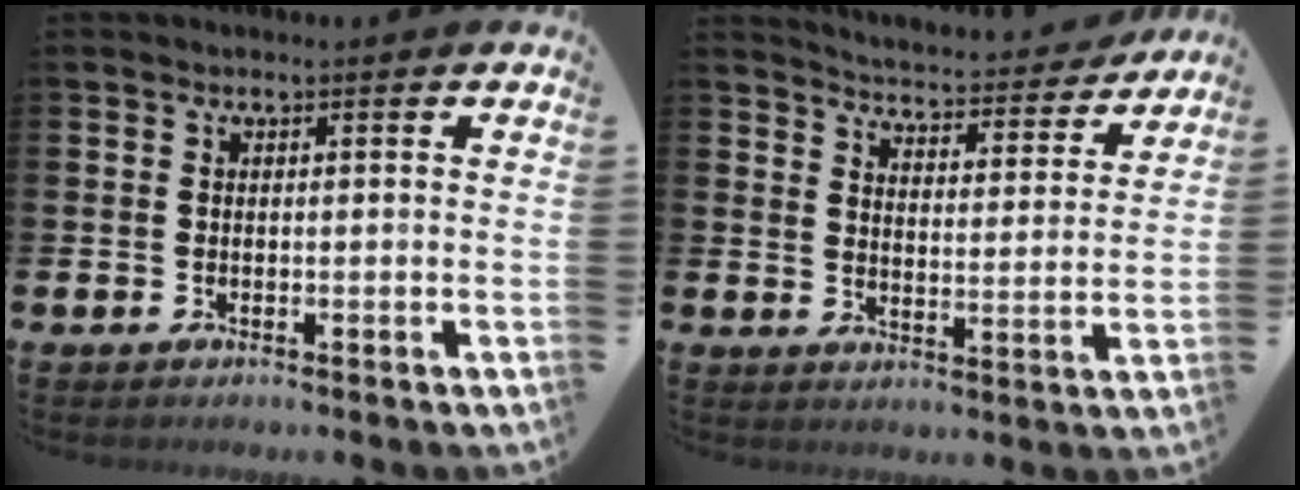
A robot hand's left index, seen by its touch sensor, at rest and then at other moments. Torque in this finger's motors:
{"motor_torque": [0.91, -1.23, 0.26, 0.03]}